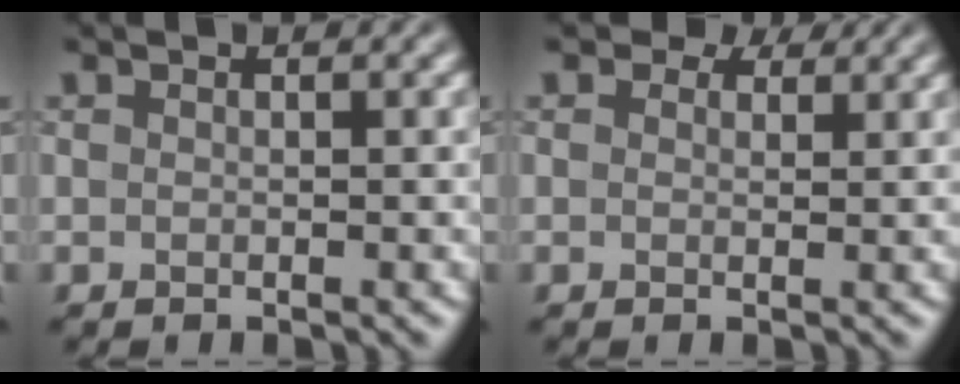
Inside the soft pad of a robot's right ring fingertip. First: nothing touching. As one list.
[{"total": 2.6, "force": [1.9, 1.4, 1.2], "torque": [-0.022, -0.002, 0.017]}]